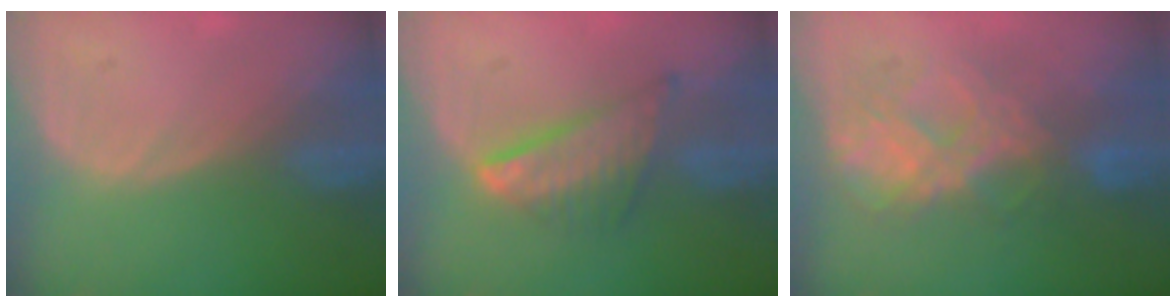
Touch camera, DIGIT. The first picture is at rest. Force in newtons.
{"total": 7.5, "press": 6.5, "slide": 3.7}
{"total": 8.0, "press": 7.4, "slide": 2.9}